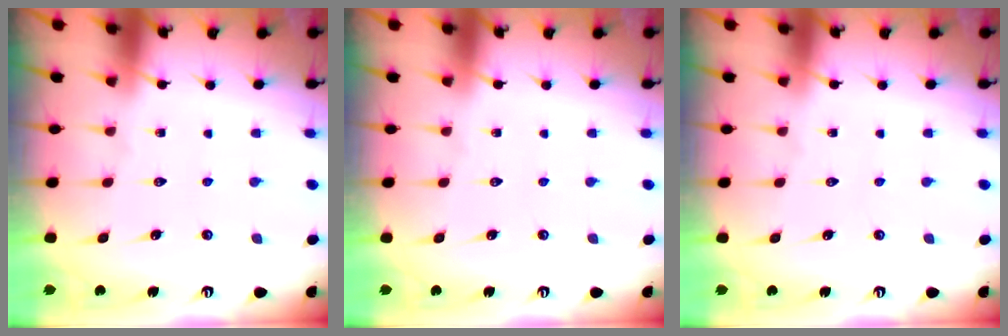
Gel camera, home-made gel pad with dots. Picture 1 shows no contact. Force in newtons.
{"total": 0.0}
{"total": 0.0}